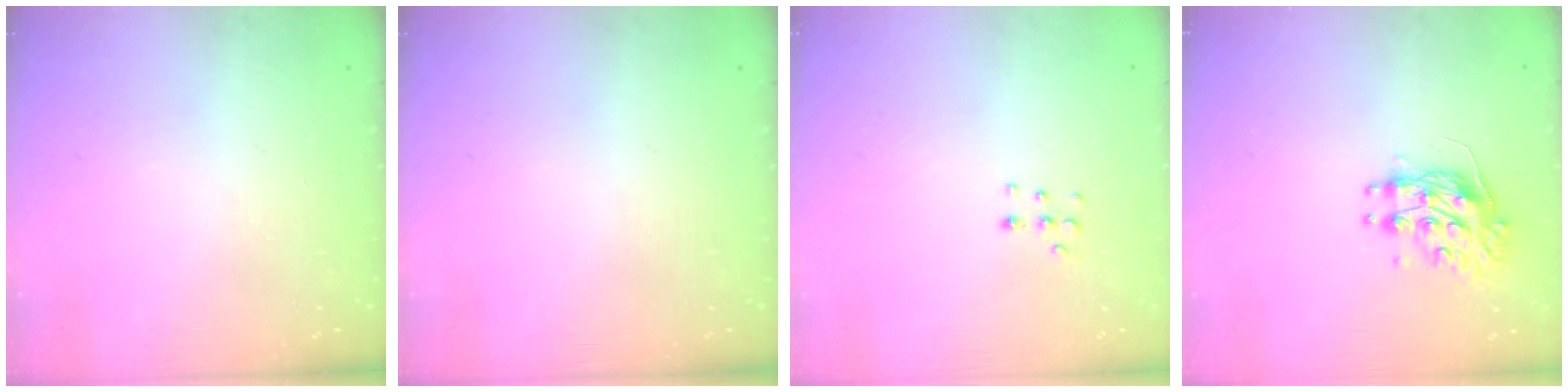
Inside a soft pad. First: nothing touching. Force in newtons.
{"total": 0.0}
{"total": 3.9, "press": 3.8, "slide": 1.0}
{"total": 10.0, "press": 10.0, "slide": 0.0}